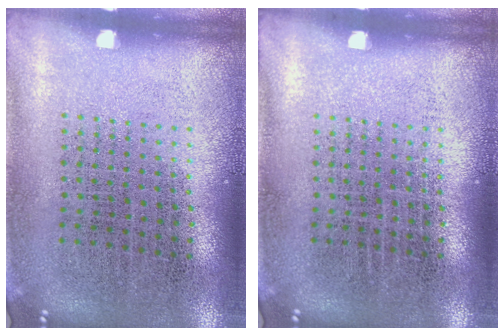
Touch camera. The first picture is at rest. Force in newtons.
{"total": 0.0}